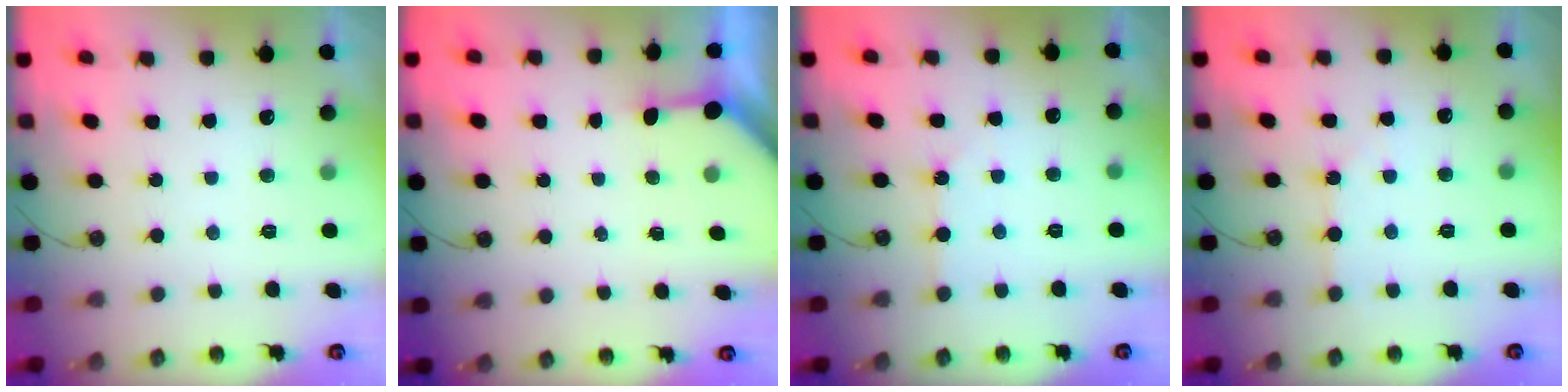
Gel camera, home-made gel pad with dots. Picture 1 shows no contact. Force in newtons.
{"total": 2.9, "press": 2.8, "slide": 0.3}
{"total": 2.3, "press": 2.3, "slide": 0.3}
{"total": 2.7, "press": 2.7, "slide": 0.4}